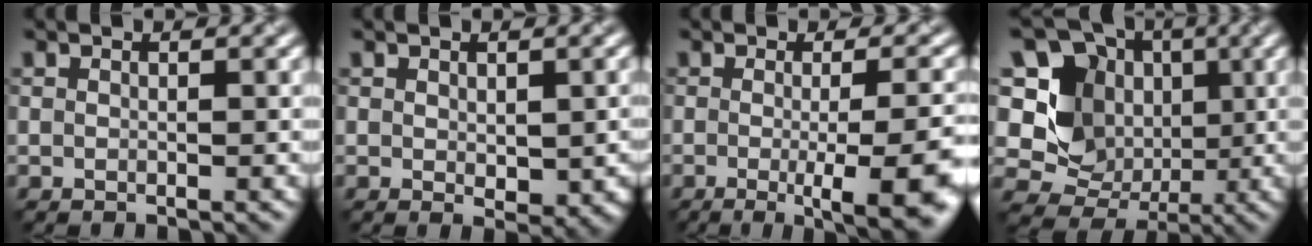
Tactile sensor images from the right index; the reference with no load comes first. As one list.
[{"total": 3.2, "force": [-0.3, 1.7, 2.6], "torque": [-0.039, -0.012, 0.003]}, {"total": 9.6, "force": [-2.3, 2.7, 8.9], "torque": [-0.086, -0.017, -0.024]}, {"total": 14.3, "force": [2.8, 12.7, 6.0], "torque": [-0.156, 0.029, 0.038]}]